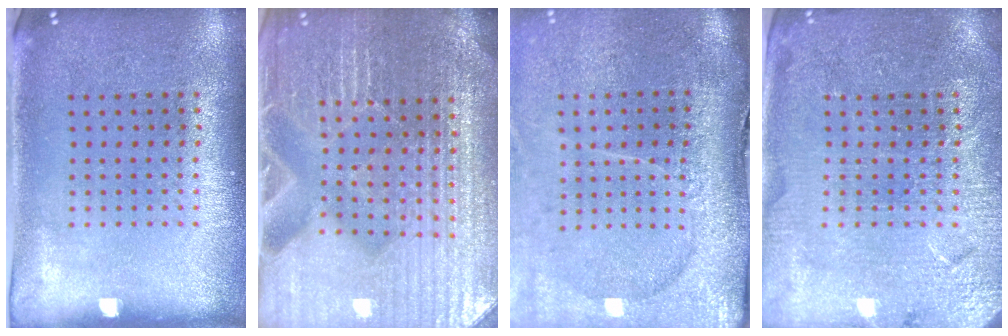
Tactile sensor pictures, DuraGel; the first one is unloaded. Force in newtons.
{"total": 5.2, "press": 4.8, "slide": 1.8}
{"total": 4.5, "press": 3.6, "slide": 2.7}
{"total": 3.5, "press": 3.4, "slide": 0.7}